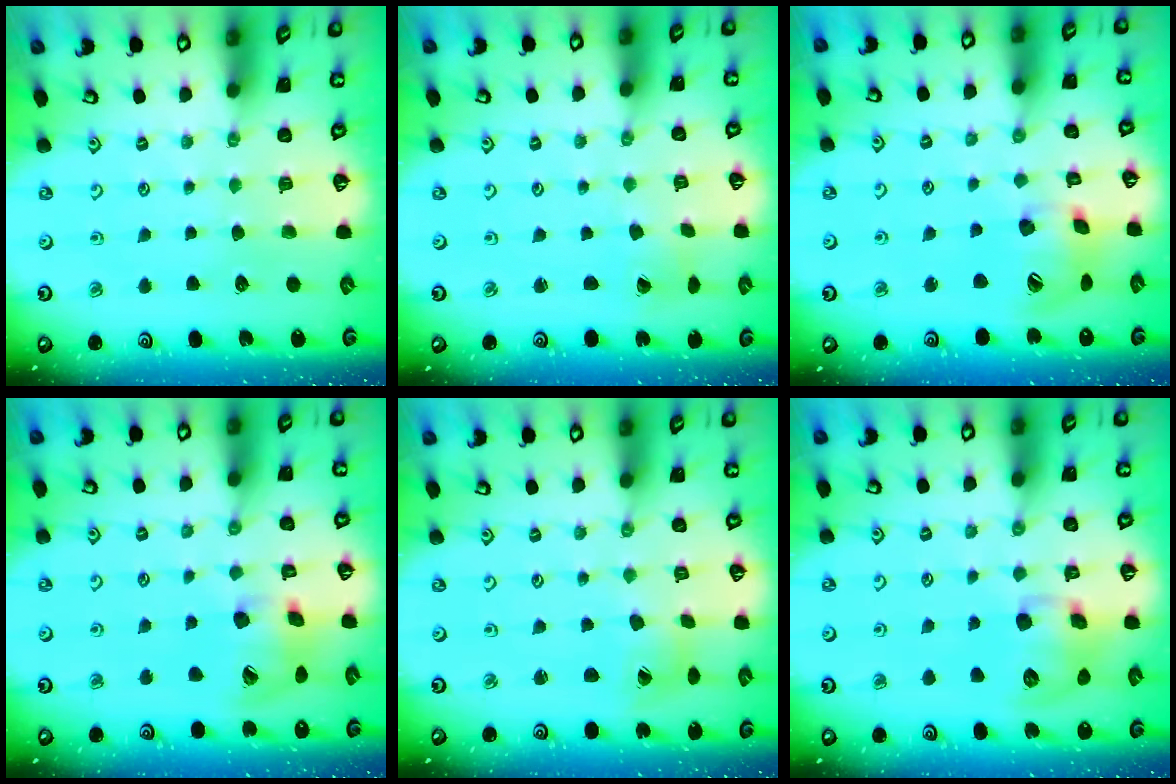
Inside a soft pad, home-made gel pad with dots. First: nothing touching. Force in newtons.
{"total": 2.1, "press": 2.1, "slide": 0.3}
{"total": 16.0, "press": 15.8, "slide": 2.3}
{"total": 14.2, "press": 14.1, "slide": 2.0}
{"total": 4.2, "press": 4.1, "slide": 0.5}
{"total": 11.0, "press": 10.8, "slide": 1.8}